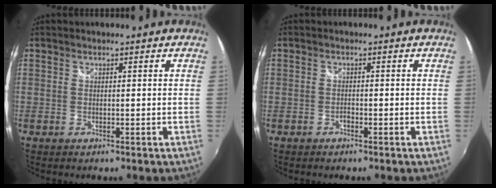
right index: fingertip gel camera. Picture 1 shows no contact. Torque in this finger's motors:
{"motor_torque": [0.26, 0.02, 0.07, 0.00]}